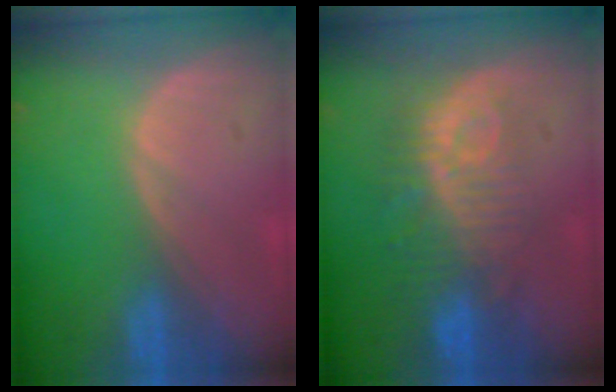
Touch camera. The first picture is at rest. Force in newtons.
{"total": 9.7, "press": 8.8, "slide": 4.0}